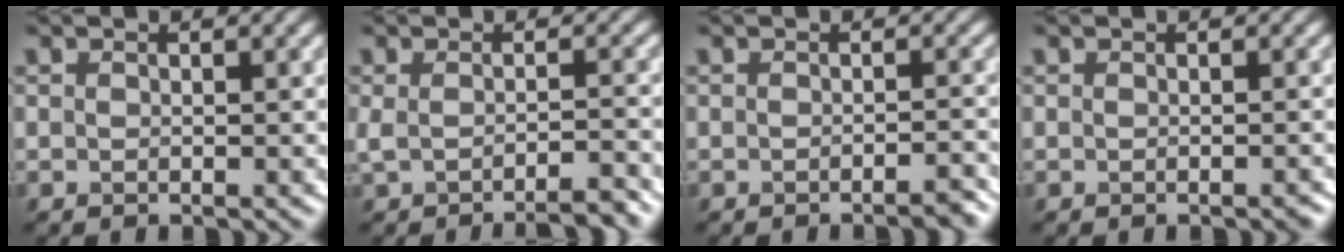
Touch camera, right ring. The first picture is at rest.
{"total": 3.2, "force": [-1.9, 0.7, 2.5], "torque": [-0.037, -0.008, -0.037]}
{"total": 1.8, "force": [-1.3, 0.4, 1.2], "torque": [-0.005, 0.004, -0.021]}
{"total": 0.6, "force": [-0.4, 0.1, 0.3], "torque": [-0.003, 0.002, -0.005]}